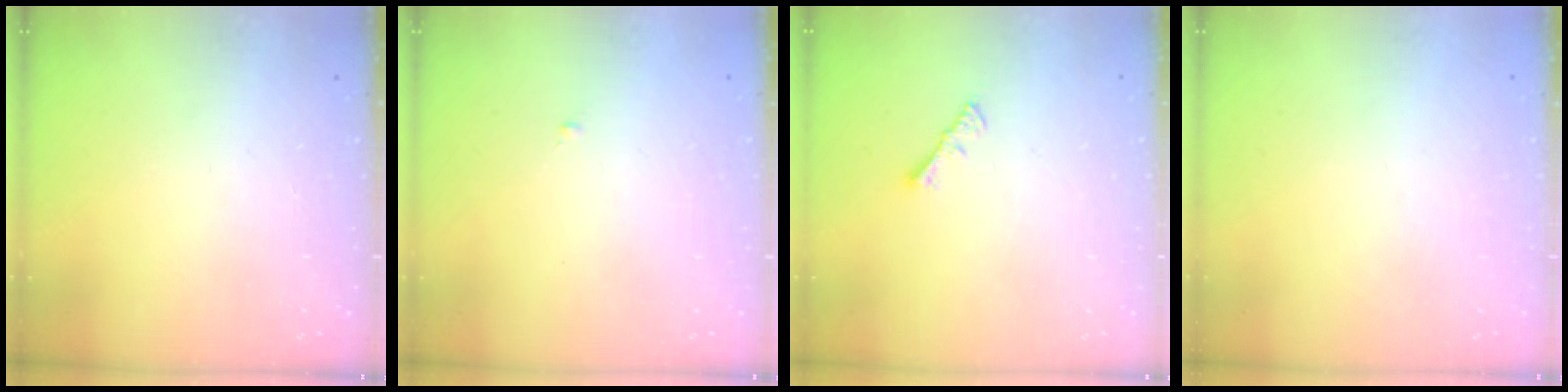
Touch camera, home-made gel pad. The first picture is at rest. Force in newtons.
{"total": 0.6, "press": 0.6, "slide": 0.2}
{"total": 1.1, "press": 1.1, "slide": 0.4}
{"total": 1.6, "press": 1.6, "slide": 0.2}